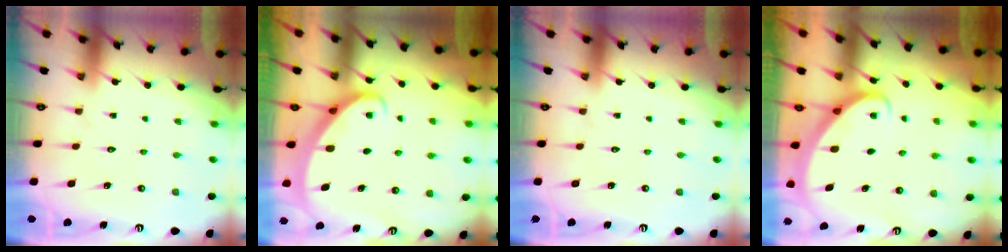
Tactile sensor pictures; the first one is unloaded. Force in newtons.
{"total": 2.3, "press": 2.3, "slide": 0.2}
{"total": 0.0}
{"total": 2.7, "press": 2.7, "slide": 0.2}